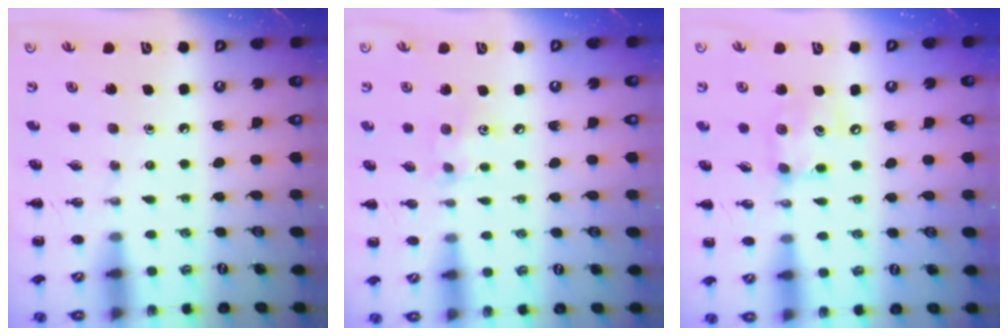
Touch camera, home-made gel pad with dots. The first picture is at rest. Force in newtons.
{"total": 6.3, "press": 6.2, "slide": 1.1}
{"total": 8.9, "press": 8.9, "slide": 0.9}